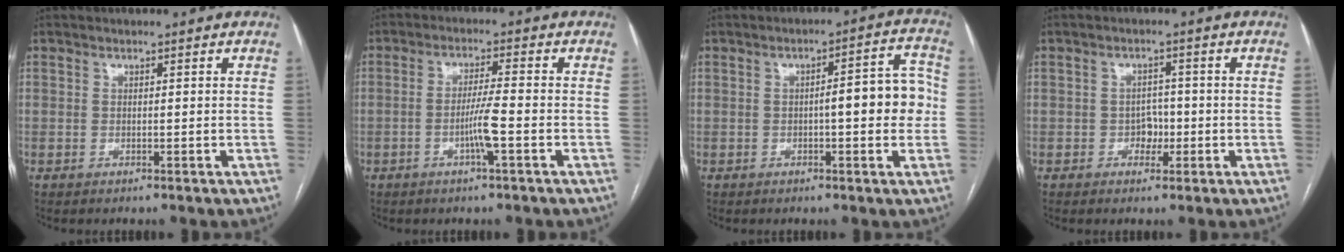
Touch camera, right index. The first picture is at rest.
{"total": 4.7, "force": [-1.7, -0.3, 4.4], "torque": [-0.086, -0.003, -0.032]}
{"total": 7.8, "force": [-0.4, 1.8, 7.6], "torque": [-0.095, 0.023, -0.008]}
{"total": 2.6, "force": [-0.8, 2.1, 1.5], "torque": [-0.014, 0.006, -0.013]}